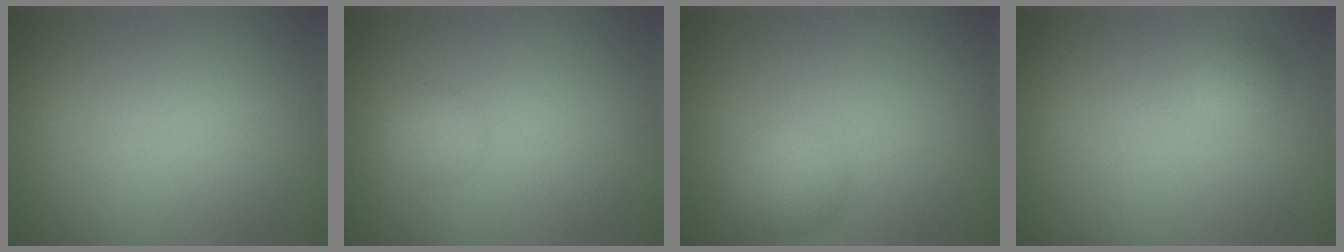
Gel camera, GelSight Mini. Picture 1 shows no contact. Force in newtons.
{"total": 1.3, "press": 1.3, "slide": 0.0}
{"total": 2.1, "press": 2.1, "slide": 0.1}
{"total": 0.9, "press": 0.9, "slide": 0.0}